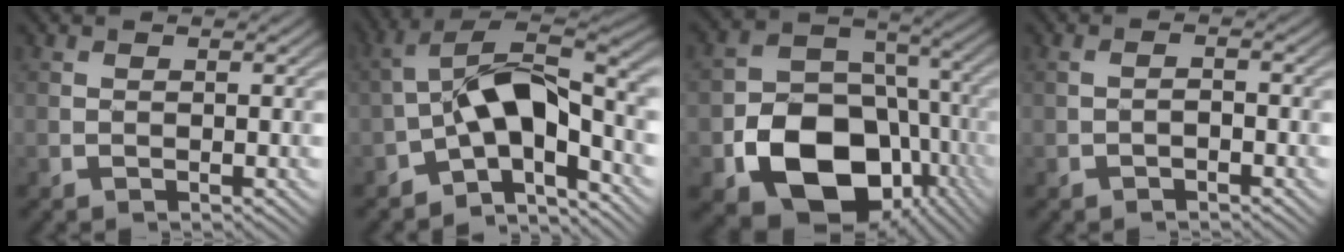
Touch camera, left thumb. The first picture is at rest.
{"total": 11.5, "force": [-3.2, 5.1, 9.8], "torque": [-0.169, 0.009, -0.070]}
{"total": 16.5, "force": [-6.3, 12.1, 9.3], "torque": [-0.159, -0.045, -0.104]}
{"total": 1.2, "force": [-0.8, 0.4, 0.8], "torque": [-0.016, 0.001, -0.017]}